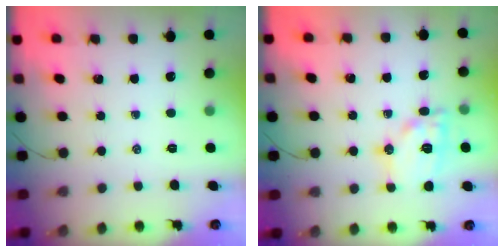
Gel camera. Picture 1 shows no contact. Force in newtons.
{"total": 12.9, "press": 12.9, "slide": 0.9}